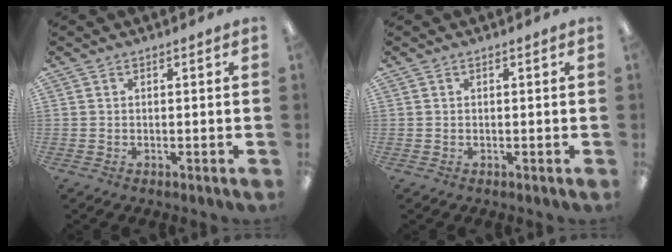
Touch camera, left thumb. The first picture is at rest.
{"total": 0.0}